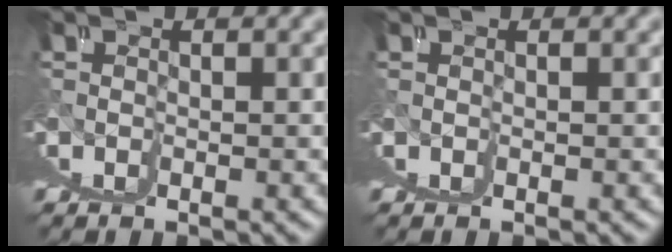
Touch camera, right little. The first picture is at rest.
{"total": 0.0}